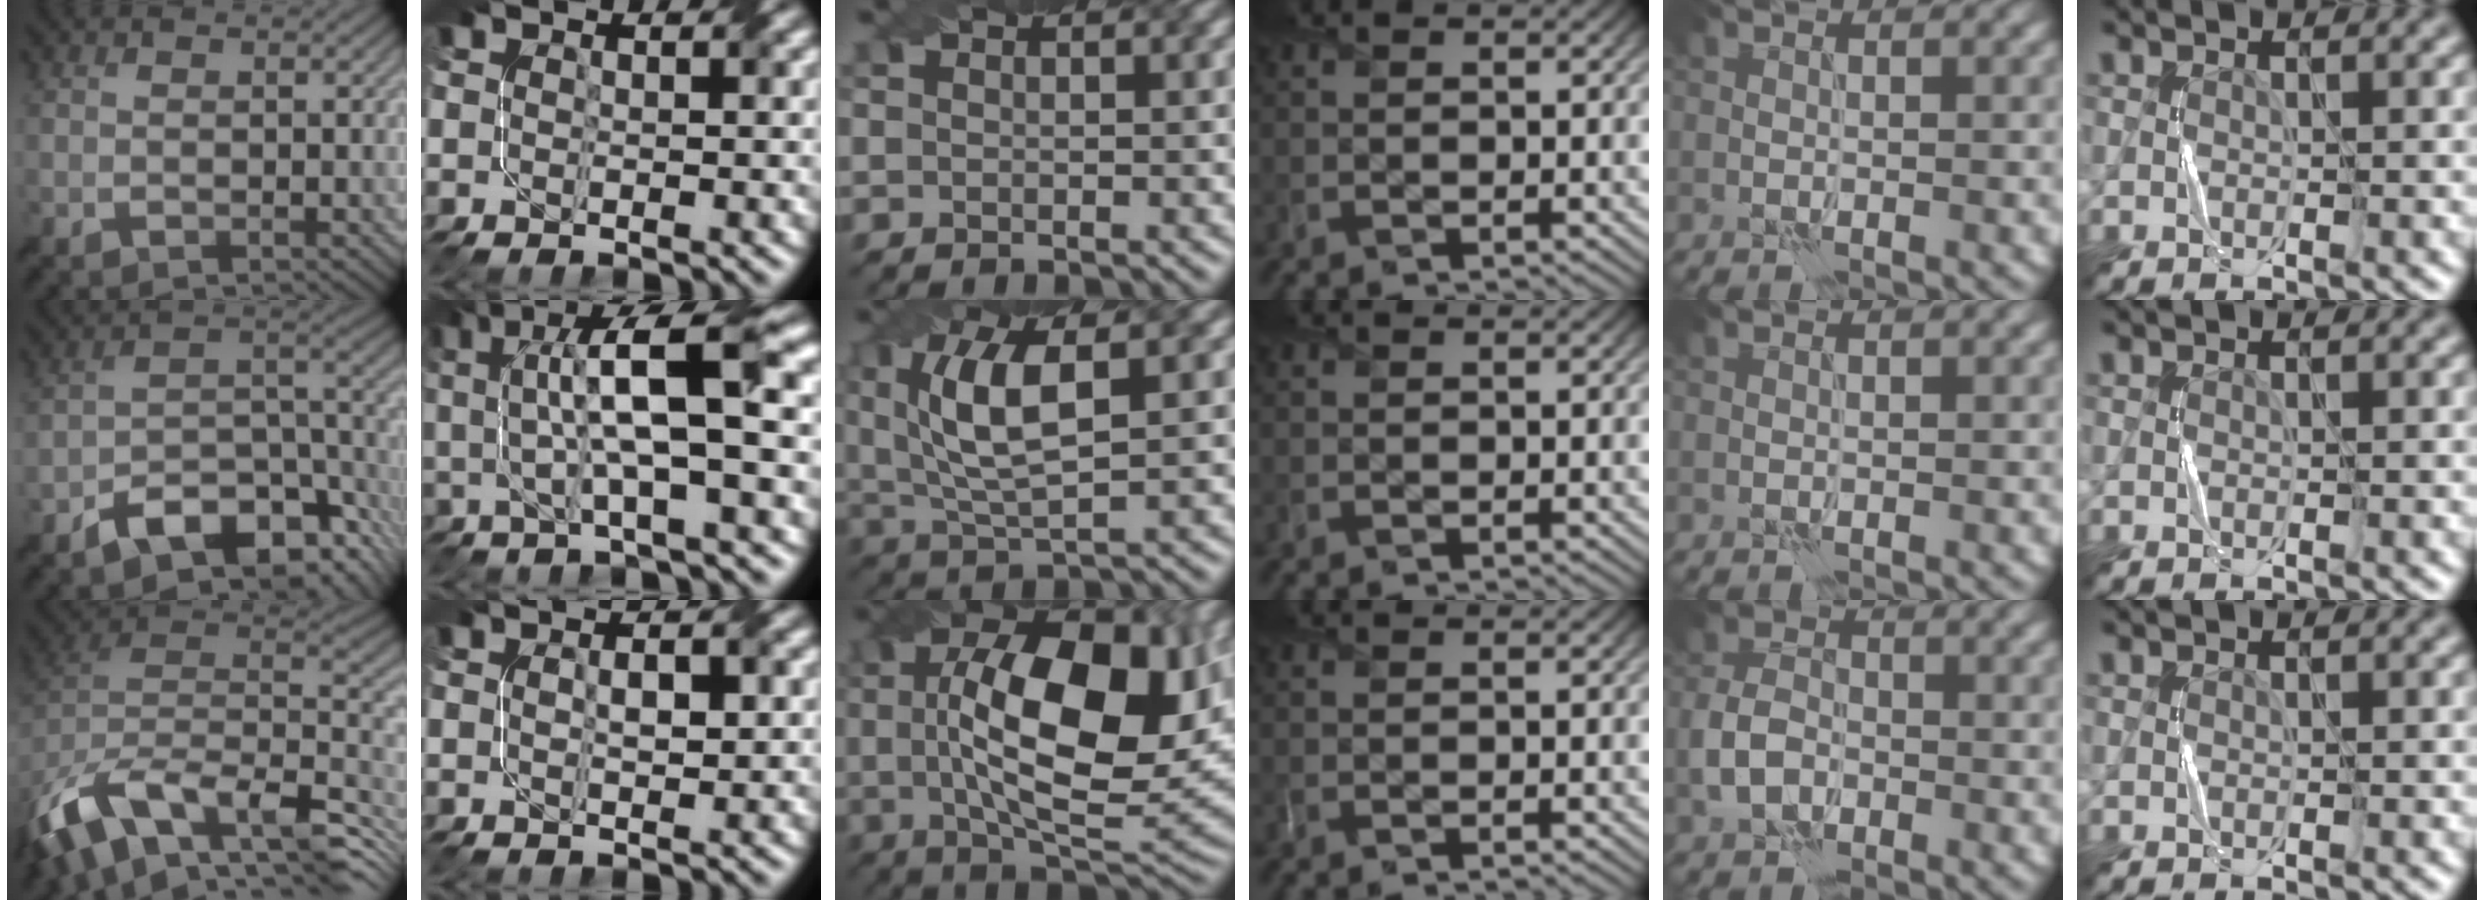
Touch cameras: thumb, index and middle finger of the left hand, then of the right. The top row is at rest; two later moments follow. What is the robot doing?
{"motion": "twist", "object": "screw"}